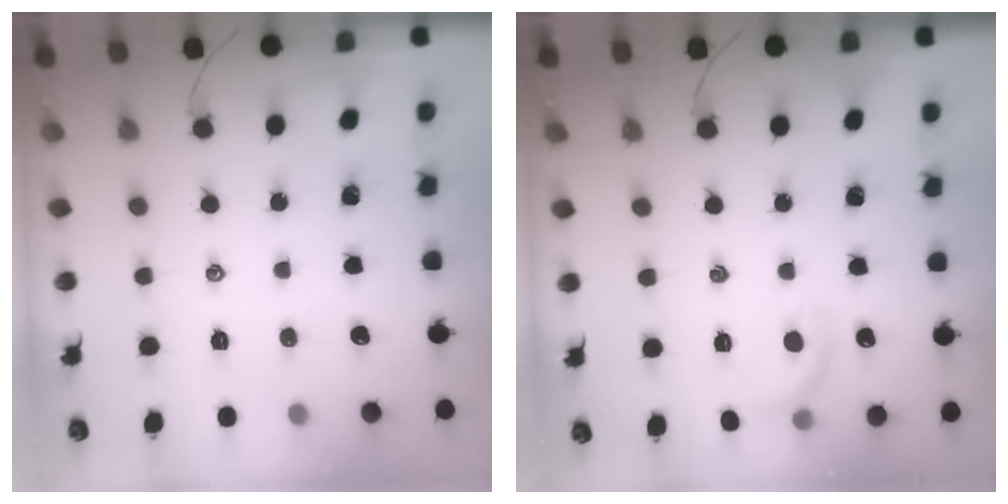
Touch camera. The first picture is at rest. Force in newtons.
{"total": 8.8, "press": 8.6, "slide": 1.7}